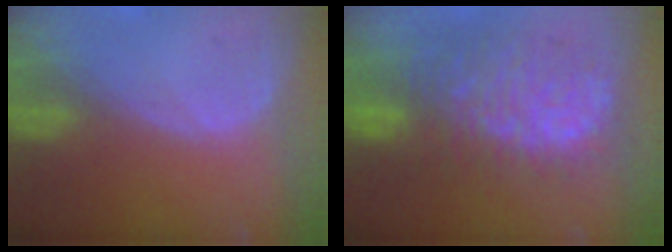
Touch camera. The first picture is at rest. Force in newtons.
{"total": 12.3, "press": 12.2, "slide": 1.5}